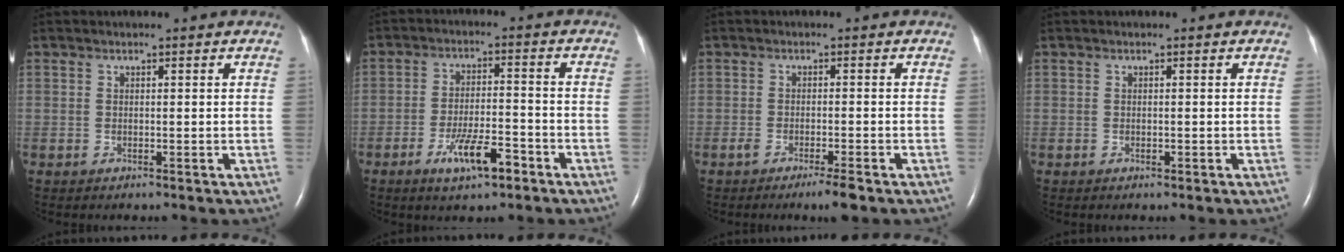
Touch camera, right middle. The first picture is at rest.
{"total": 7.3, "force": [-4.2, 1.6, 5.7], "torque": [-0.107, -0.006, -0.070]}
{"total": 3.1, "force": [-2.1, 0.1, 2.2], "torque": [-0.040, -0.005, -0.035]}
{"total": 0.0}